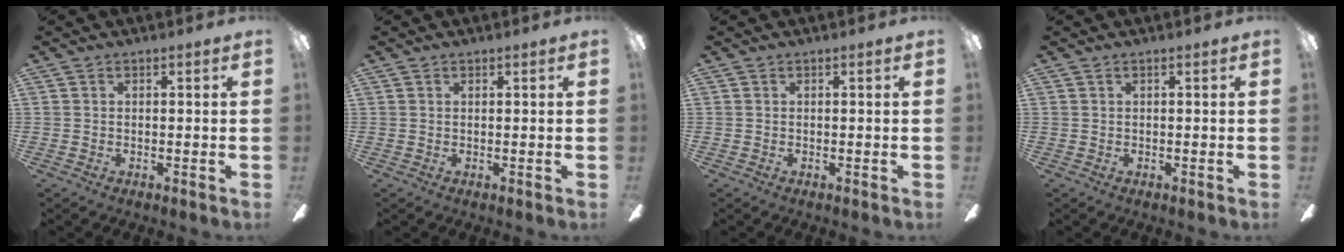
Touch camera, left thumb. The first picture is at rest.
{"total": 0.0}
{"total": 0.0}
{"total": 0.0}